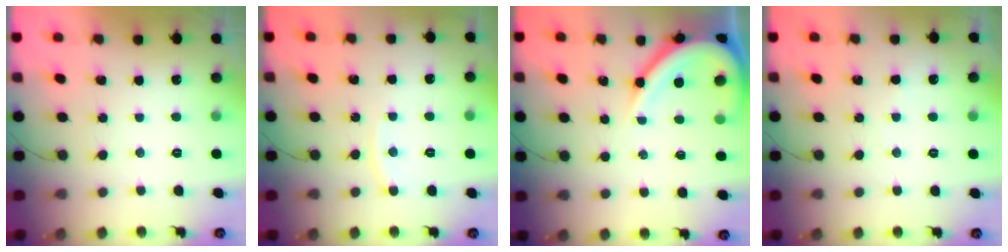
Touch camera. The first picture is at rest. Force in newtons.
{"total": 4.6, "press": 4.6, "slide": 0.7}
{"total": 12.3, "press": 12.3, "slide": 1.2}
{"total": 2.5, "press": 2.5, "slide": 0.3}